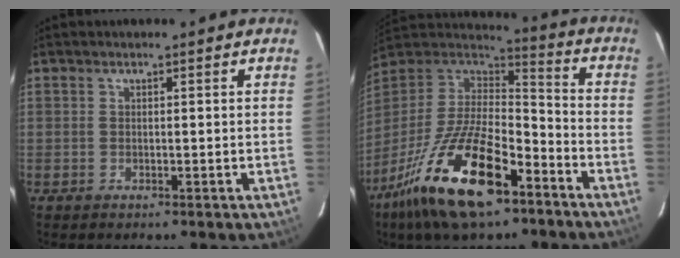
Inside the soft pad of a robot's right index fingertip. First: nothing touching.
{"total": 23.6, "force": [-13.5, 8.9, 17.1], "torque": [-0.344, -0.036, -0.244]}